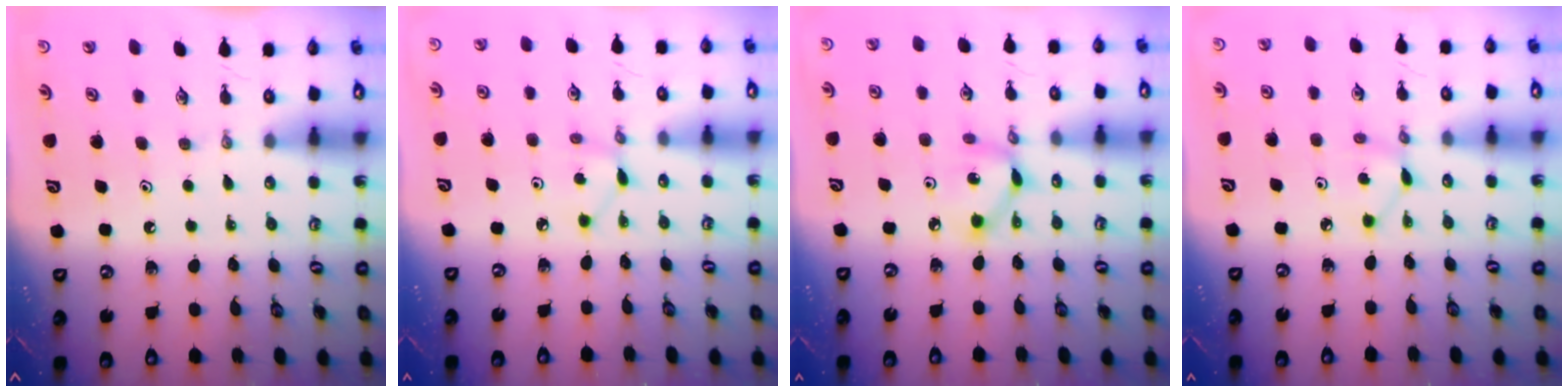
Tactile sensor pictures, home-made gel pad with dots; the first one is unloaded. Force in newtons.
{"total": 2.1, "press": 2.1, "slide": 0.1}
{"total": 6.2, "press": 6.2, "slide": 0.2}
{"total": 3.3, "press": 3.3, "slide": 0.1}